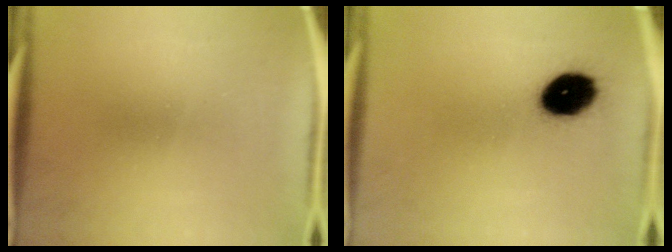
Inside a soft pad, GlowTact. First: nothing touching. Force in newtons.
{"total": 11.3}